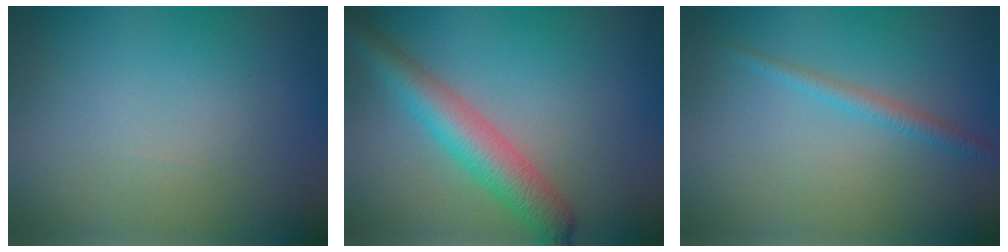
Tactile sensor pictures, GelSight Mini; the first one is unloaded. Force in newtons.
{"total": 4.5, "press": 4.5, "slide": 0.2}
{"total": 1.4, "press": 1.4, "slide": 0.1}